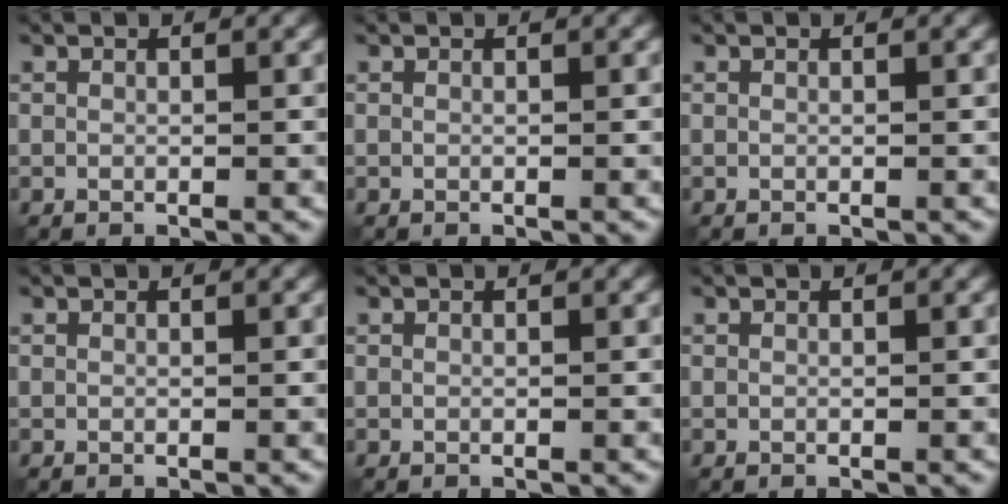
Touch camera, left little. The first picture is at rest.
{"total": 0.0}
{"total": 0.0}
{"total": 0.0}
{"total": 0.0}
{"total": 0.0}